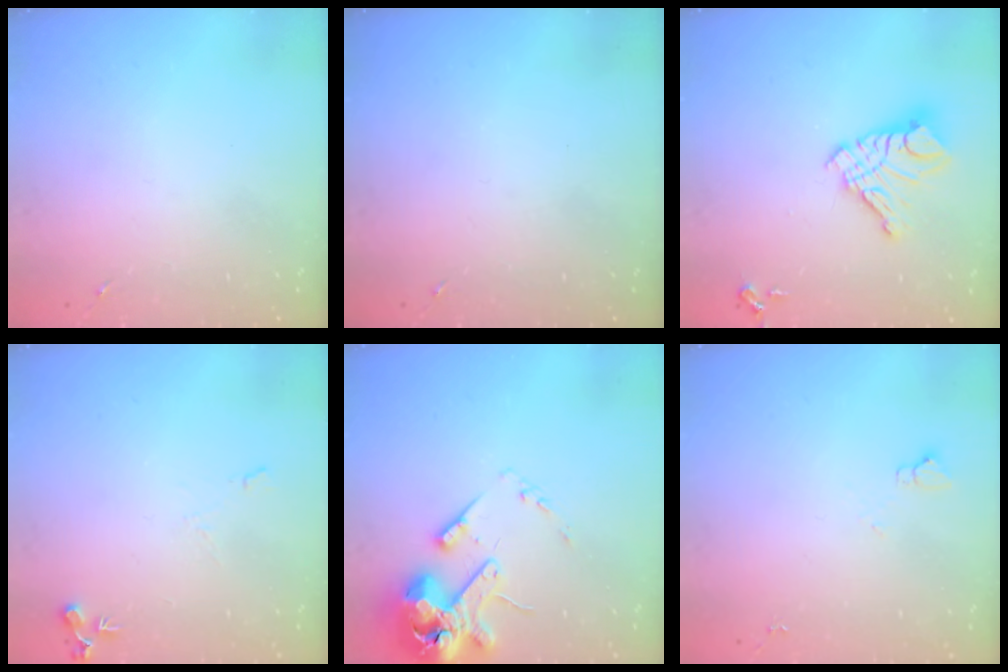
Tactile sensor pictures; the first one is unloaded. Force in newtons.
{"total": 0.0}
{"total": 14.6, "press": 14.5, "slide": 1.6}
{"total": 6.8, "press": 6.8, "slide": 0.9}
{"total": 15.9, "press": 15.7, "slide": 2.5}
{"total": 3.5, "press": 3.5, "slide": 0.4}